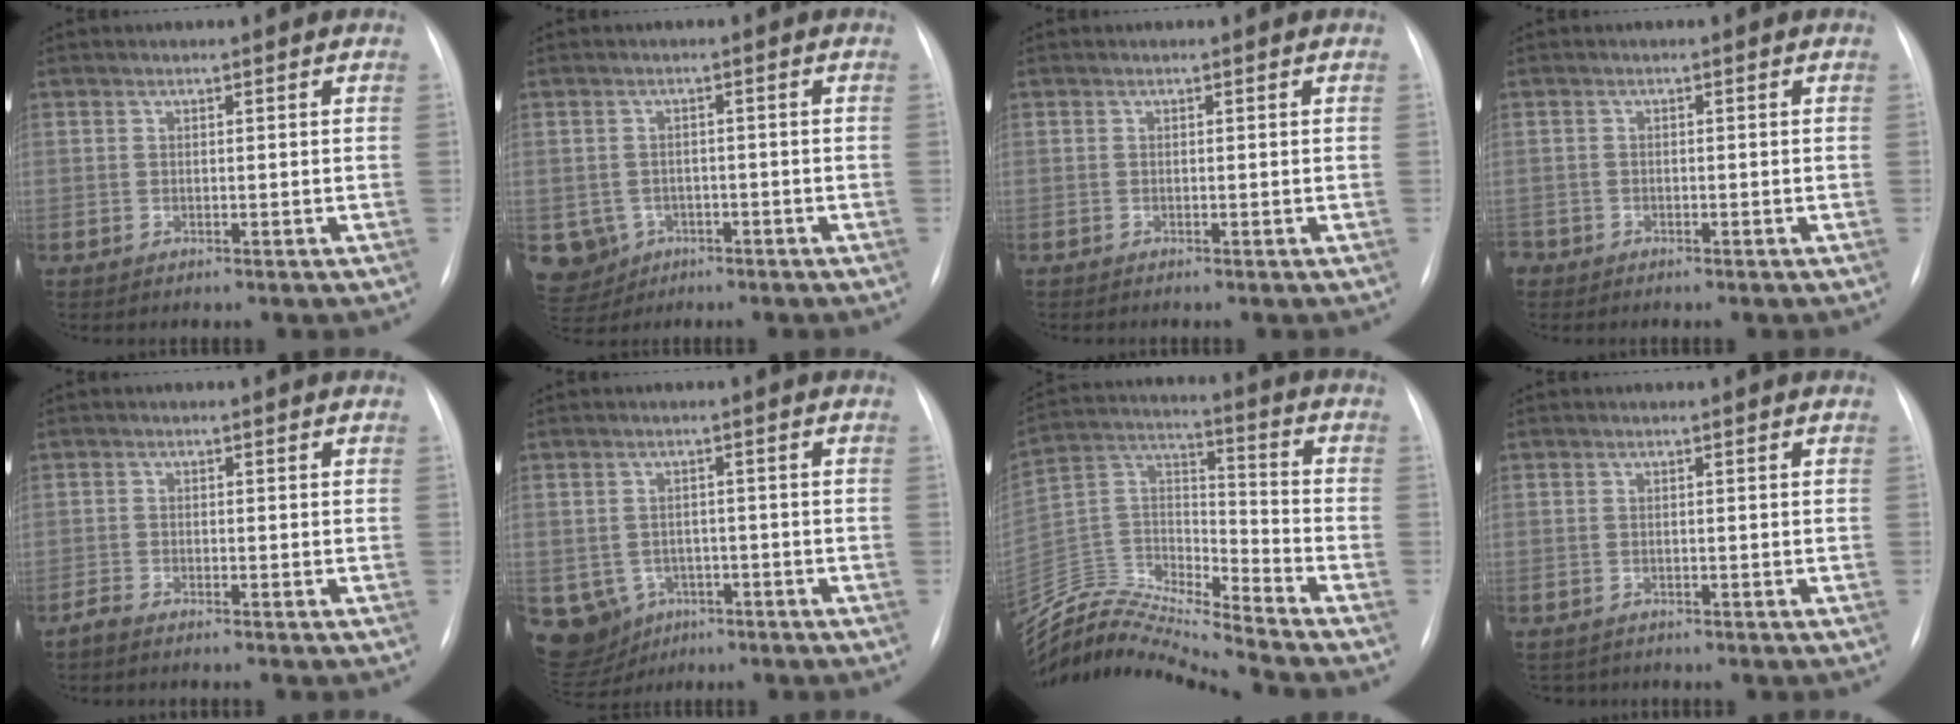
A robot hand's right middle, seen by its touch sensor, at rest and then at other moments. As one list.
[{"total": 6.8, "force": [-2.6, 6.2, 1.1], "torque": [-0.035, 0.008, -0.031]}, {"total": 0.0}, {"total": 2.0, "force": [-1.2, 1.6, 0.4], "torque": [-0.004, 0.004, -0.021]}, {"total": 2.0, "force": [-1.8, 0.1, 0.9], "torque": [-0.022, -0.005, -0.032]}, {"total": 8.5, "force": [-3.4, 7.6, 1.6], "torque": [-0.050, 0.012, -0.041]}, {"total": 15.3, "force": [-15.1, -1.0, 2.0], "torque": [-0.031, 0.051, -0.284]}, {"total": 2.0, "force": [-1.5, 1.2, 0.0], "torque": [-0.003, 0.002, -0.021]}]